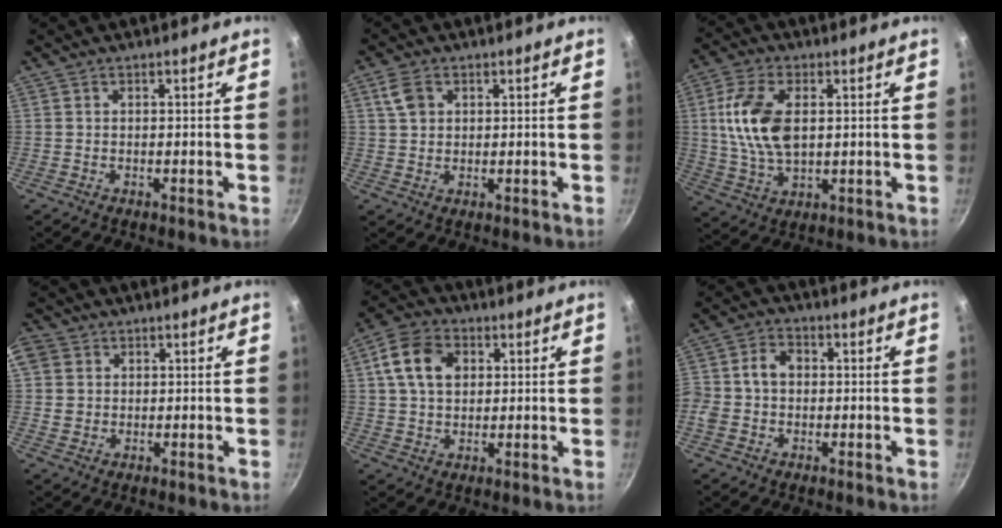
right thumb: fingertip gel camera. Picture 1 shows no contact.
{"total": 4.3, "force": [1.6, 3.1, 2.6], "torque": [-0.042, 0.000, 0.030]}
{"total": 12.7, "force": [2.1, 7.2, 10.3], "torque": [-0.192, -0.002, 0.039]}
{"total": 5.4, "force": [1.3, 4.9, 1.8], "torque": [-0.010, -0.005, 0.013]}
{"total": 10.4, "force": [2.9, 7.5, 6.6], "torque": [-0.110, 0.008, 0.039]}
{"total": 6.6, "force": [0.0, 5.4, 3.8], "torque": [-0.052, 0.017, -0.015]}